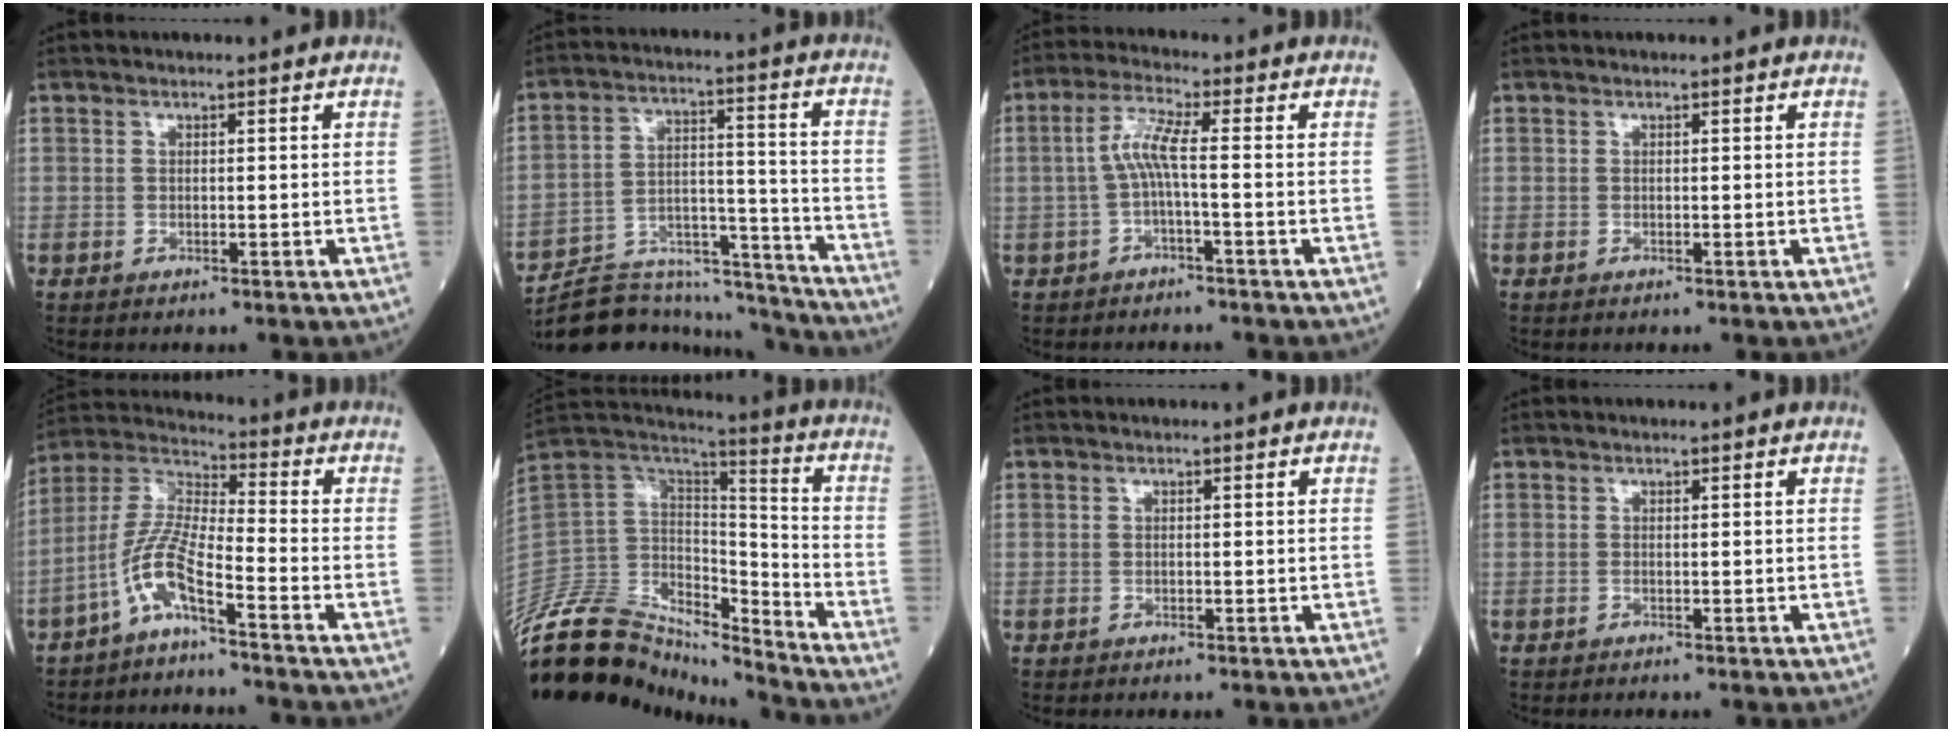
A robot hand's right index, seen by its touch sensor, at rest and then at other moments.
{"total": 17.0, "force": [-16.6, 2.6, 2.4], "torque": [-0.036, 0.046, -0.257]}
{"total": 4.8, "force": [-0.7, 0.1, 4.8], "torque": [-0.102, 0.015, -0.012]}
{"total": 0.0}
{"total": 8.2, "force": [-4.9, 0.8, 6.5], "torque": [-0.156, 0.005, -0.103]}
{"total": 21.0, "force": [-19.0, 6.7, 5.7], "torque": [-0.132, 0.053, -0.331]}
{"total": 0.0}
{"total": 0.0}